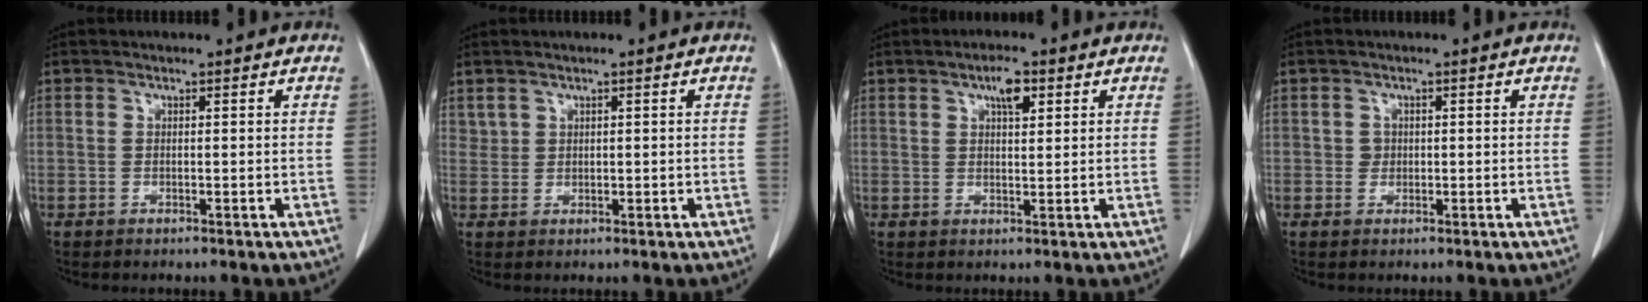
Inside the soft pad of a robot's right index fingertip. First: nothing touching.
{"total": 1.9, "force": [1.1, 1.5, 0.5], "torque": [-0.010, 0.011, 0.028]}
{"total": 4.2, "force": [2.1, 1.5, 3.3], "torque": [-0.061, 0.003, 0.036]}
{"total": 1.6, "force": [0.0, 1.5, 0.5], "torque": [-0.009, 0.006, 0.004]}